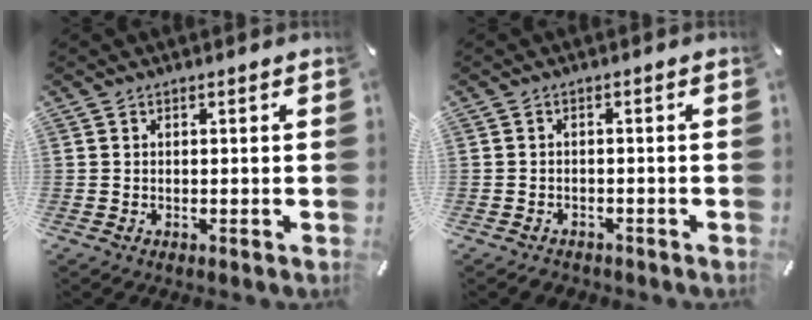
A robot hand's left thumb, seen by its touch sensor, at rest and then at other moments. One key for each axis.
{"total": 1.8, "fx": -1.6, "fy": 0.9, "fz": 0.3, "tx": -0.004, "ty": 0.009, "tz": -0.035}